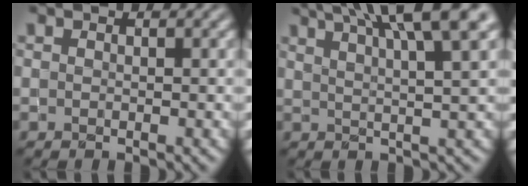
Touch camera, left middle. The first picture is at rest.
{"total": 10.0, "force": [6.2, 2.3, 7.5], "torque": [-0.075, 0.038, 0.064]}